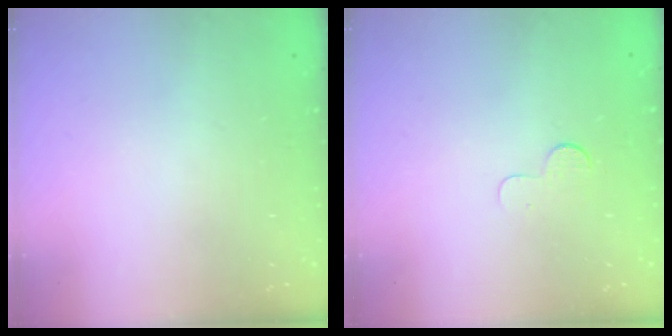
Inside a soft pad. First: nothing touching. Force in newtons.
{"total": 3.8, "press": 3.7, "slide": 0.3}